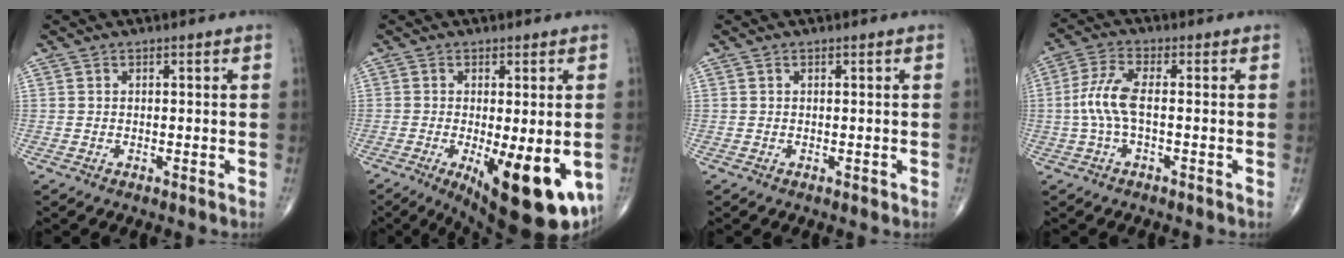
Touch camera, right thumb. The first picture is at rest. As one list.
[{"total": 16.8, "force": [-5.1, 5.5, 15.1], "torque": [-0.178, -0.027, -0.056]}, {"total": 0.6, "force": [0.0, 0.3, 0.4], "torque": [-0.003, 0.001, 0.001]}, {"total": 6.8, "force": [-0.6, 2.3, 6.3], "torque": [-0.161, 0.016, -0.016]}]